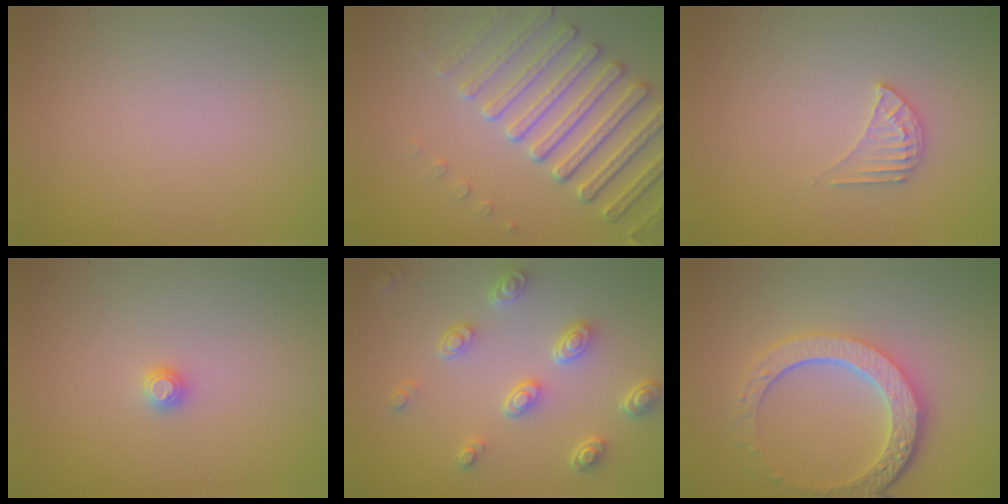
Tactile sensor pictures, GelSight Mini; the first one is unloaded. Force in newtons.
{"total": 5.6, "press": 5.1, "slide": 2.2}
{"total": 1.7, "press": 1.7, "slide": 0.1}
{"total": 0.8, "press": 0.8, "slide": 0.1}
{"total": 4.5, "press": 3.4, "slide": 2.9}
{"total": 5.8, "press": 4.4, "slide": 3.7}